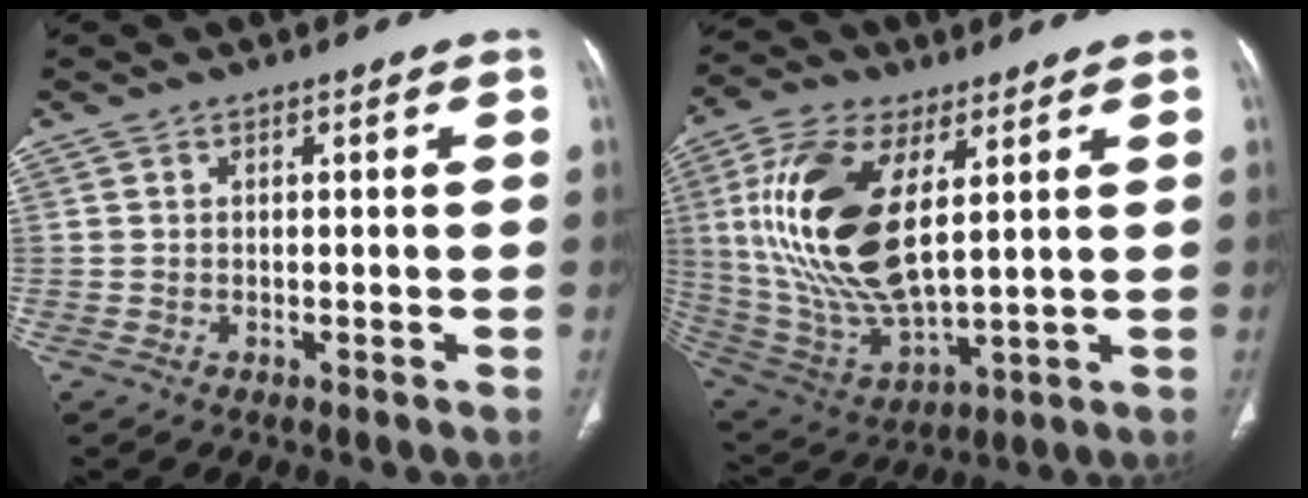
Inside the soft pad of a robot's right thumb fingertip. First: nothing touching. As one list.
[{"total": 20.9, "force": [5.1, 9.4, 17.9], "torque": [-0.371, -0.024, 0.104]}]